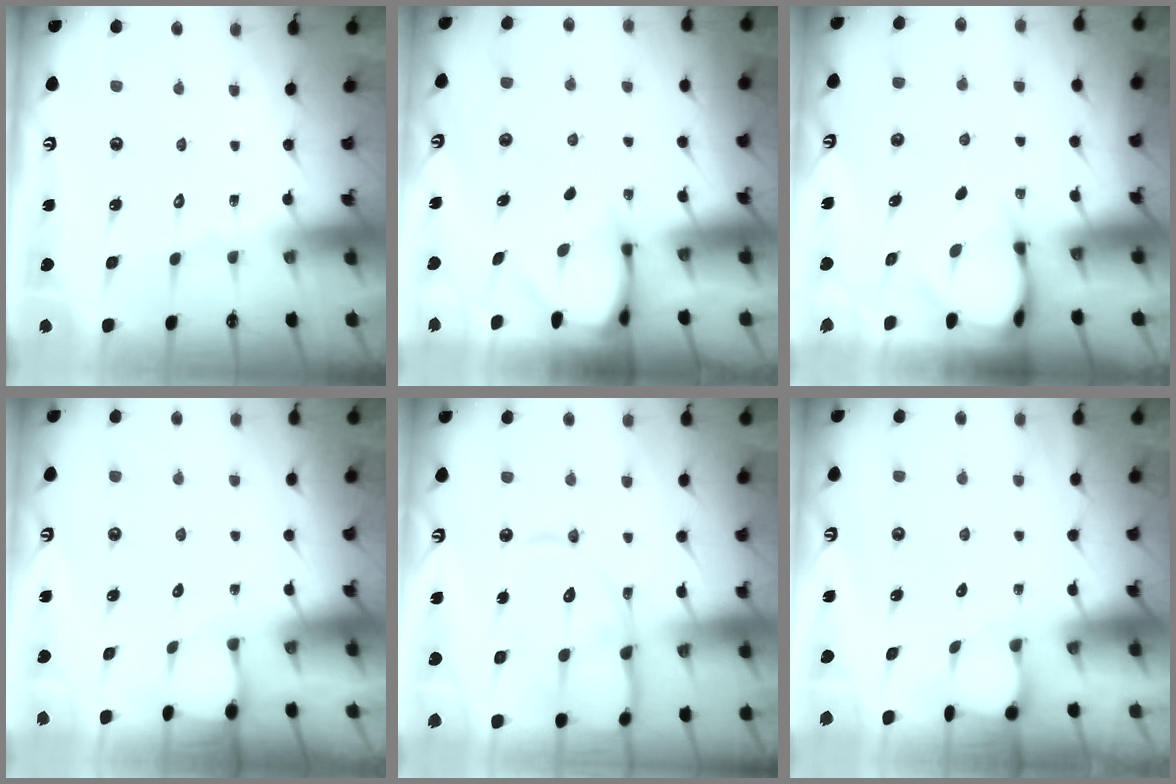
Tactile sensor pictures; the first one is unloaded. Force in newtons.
{"total": 3.3, "press": 3.3, "slide": 0.3}
{"total": 3.7, "press": 3.7, "slide": 0.1}
{"total": 1.5, "press": 1.5, "slide": 0.1}
{"total": 17.5, "press": 17.4, "slide": 1.6}
{"total": 2.0, "press": 2.0, "slide": 0.2}